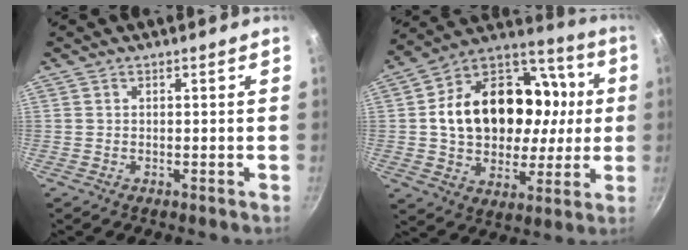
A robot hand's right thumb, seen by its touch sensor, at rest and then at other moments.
{"total": 26.2, "force": [2.1, 19.7, 17.2], "torque": [-0.260, 0.044, 0.037]}